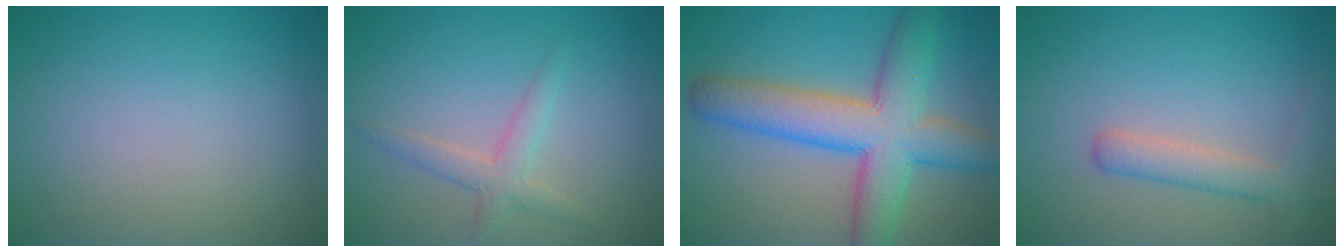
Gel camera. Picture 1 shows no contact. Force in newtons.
{"total": 2.4, "press": 2.4, "slide": 0.1}
{"total": 9.1, "press": 9.1, "slide": 0.2}
{"total": 2.8, "press": 2.8, "slide": 0.1}